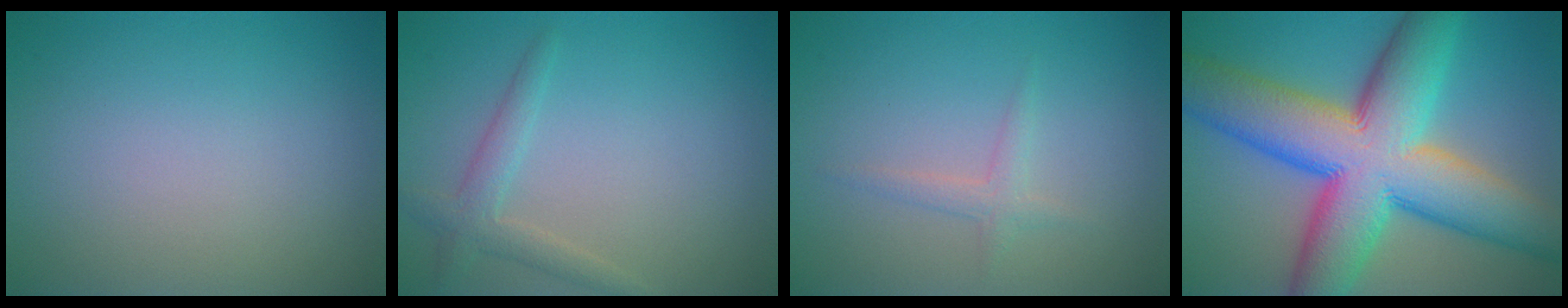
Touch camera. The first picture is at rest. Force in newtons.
{"total": 2.2, "press": 2.2, "slide": 0.2}
{"total": 1.3, "press": 1.3, "slide": 0.0}
{"total": 15.3, "press": 15.3, "slide": 0.4}